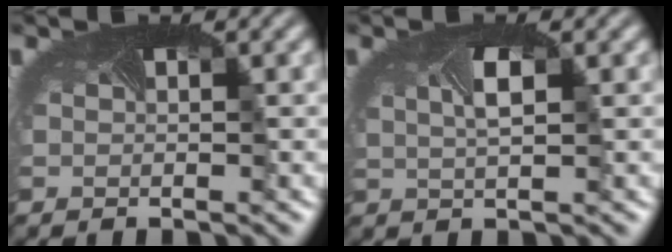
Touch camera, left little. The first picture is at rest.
{"total": 2.0, "force": [0.2, 0.7, 1.8], "torque": [-0.045, -0.002, 0.007]}